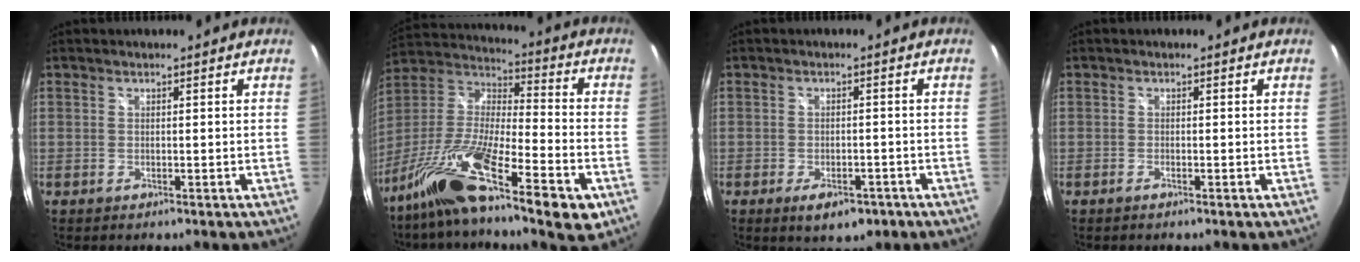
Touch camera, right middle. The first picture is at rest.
{"total": 22.2, "force": [-12.6, 4.2, 17.8], "torque": [-0.316, -0.040, -0.233]}
{"total": 5.5, "force": [-3.2, 2.7, 3.6], "torque": [-0.067, -0.009, -0.044]}
{"total": 0.7, "force": [-0.5, -0.2, 0.5], "torque": [-0.007, -0.001, -0.012]}